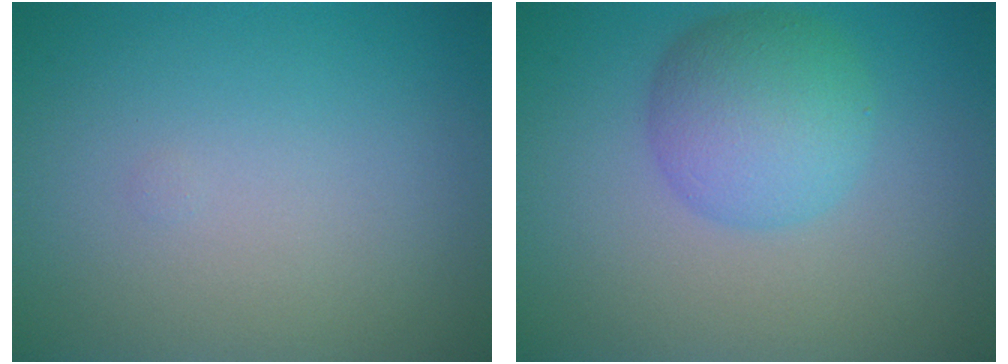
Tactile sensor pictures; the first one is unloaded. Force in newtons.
{"total": 4.9, "press": 4.9, "slide": 0.1}